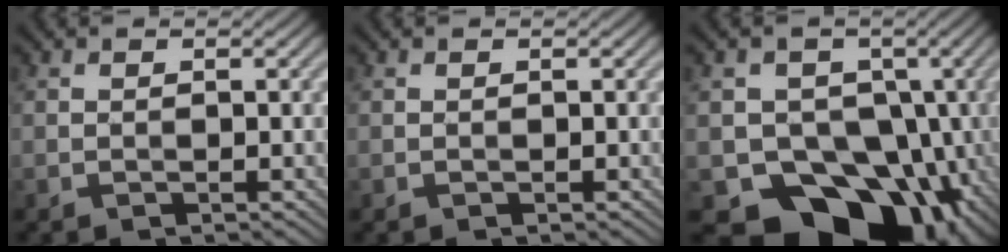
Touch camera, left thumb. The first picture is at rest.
{"total": 0.0}
{"total": 16.9, "force": [-6.8, 13.2, 8.1], "torque": [-0.108, -0.023, -0.128]}